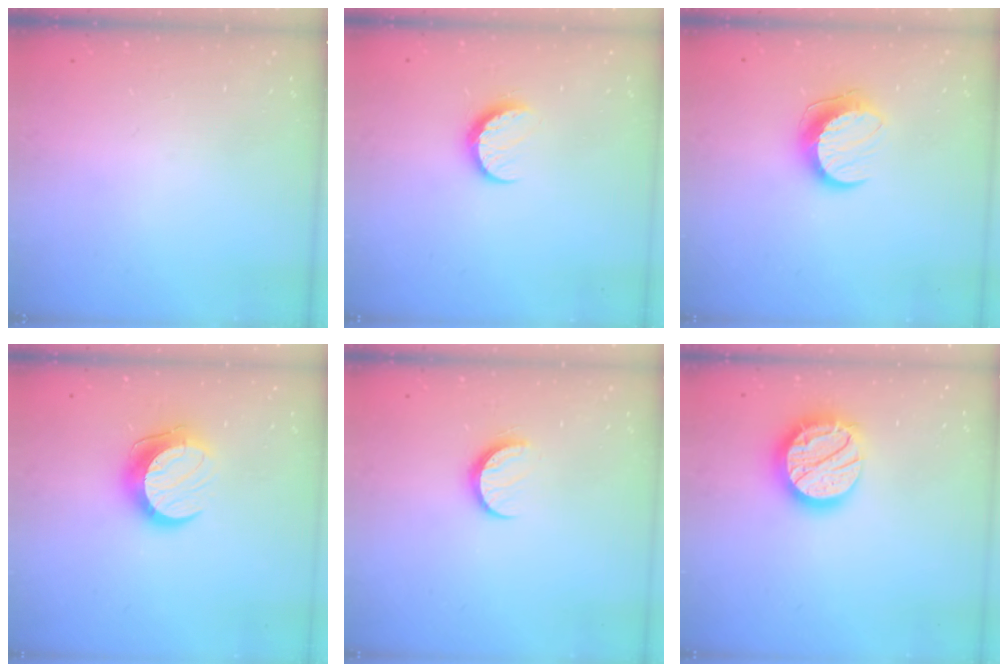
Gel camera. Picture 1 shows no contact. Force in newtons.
{"total": 7.1, "press": 7.1, "slide": 0.7}
{"total": 10.3, "press": 10.3, "slide": 0.1}
{"total": 11.9, "press": 11.9, "slide": 0.7}
{"total": 7.3, "press": 7.2, "slide": 0.7}
{"total": 18.5, "press": 18.5, "slide": 1.4}